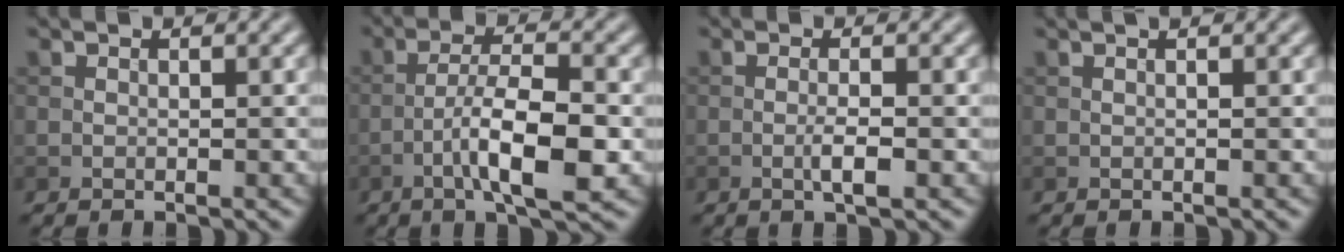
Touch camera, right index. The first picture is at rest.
{"total": 7.1, "force": [-2.5, 1.8, 6.4], "torque": [-0.109, 0.008, -0.046]}
{"total": 2.1, "force": [-0.6, 0.3, 2.0], "torque": [-0.037, 0.001, -0.013]}
{"total": 1.1, "force": [0.5, 0.3, 0.9], "torque": [-0.008, -0.002, 0.001]}